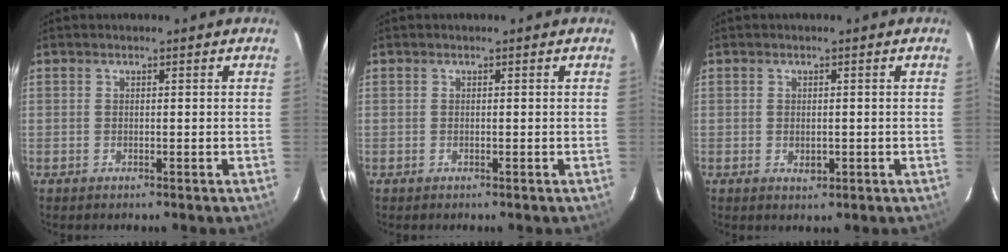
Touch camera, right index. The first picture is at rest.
{"total": 0.0}
{"total": 1.9, "force": [-0.4, 1.3, 1.3], "torque": [-0.020, -0.003, -0.003]}